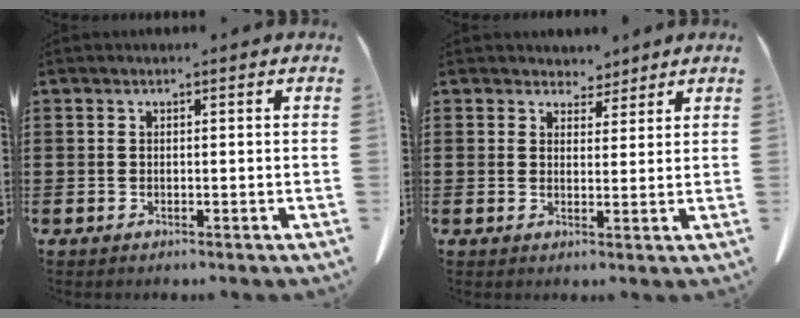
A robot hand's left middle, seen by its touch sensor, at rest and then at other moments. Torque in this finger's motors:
{"motor_torque": [-0.52, 0.82, -0.07, -0.02]}